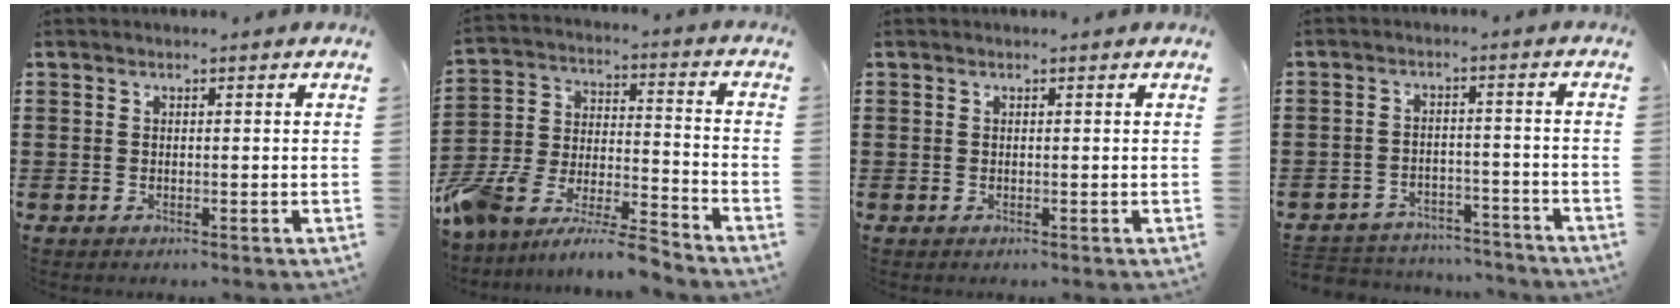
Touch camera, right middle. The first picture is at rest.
{"total": 9.9, "force": [-9.5, 0.8, 2.4], "torque": [-0.046, 0.016, -0.192]}
{"total": 0.0}
{"total": 4.4, "force": [-4.3, 0.7, -0.2], "torque": [-0.008, 0.004, -0.094]}